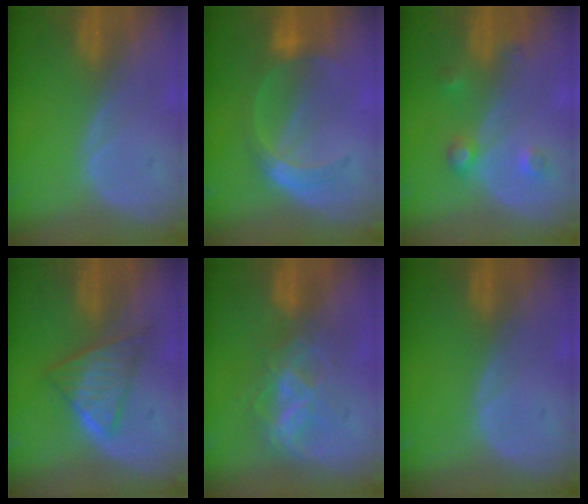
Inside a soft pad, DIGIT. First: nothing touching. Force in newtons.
{"total": 5.7, "press": 5.3, "slide": 2.0}
{"total": 3.6, "press": 3.4, "slide": 1.3}
{"total": 6.1, "press": 5.8, "slide": 2.1}
{"total": 7.3, "press": 6.2, "slide": 3.9}
{"total": 0.0}